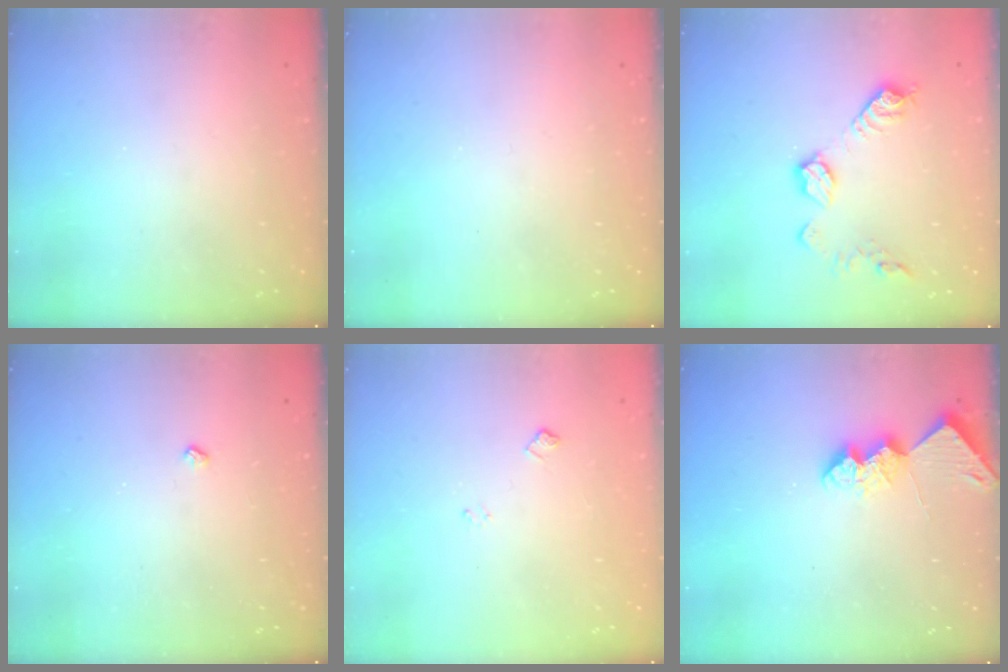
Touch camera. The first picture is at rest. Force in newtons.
{"total": 0.0}
{"total": 11.4, "press": 11.4, "slide": 0.4}
{"total": 2.5, "press": 2.4, "slide": 0.5}
{"total": 5.1, "press": 5.0, "slide": 0.8}
{"total": 10.0, "press": 10.0, "slide": 0.9}